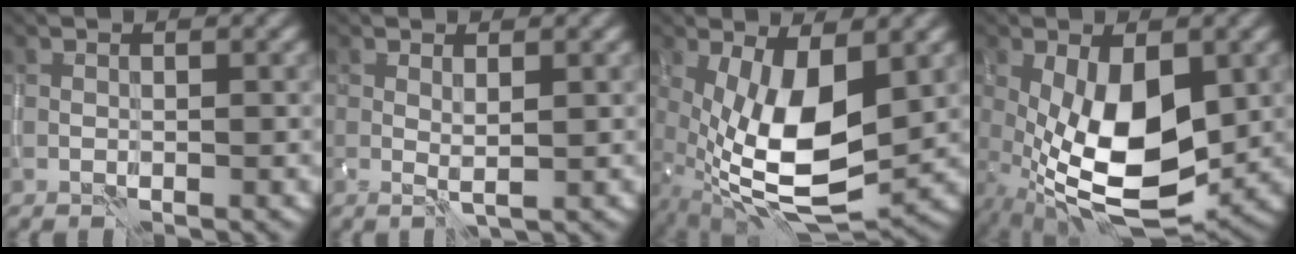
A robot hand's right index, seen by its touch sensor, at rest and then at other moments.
{"total": 1.1, "force": [0.4, 0.0, 1.0], "torque": [-0.021, -0.005, 0.008]}
{"total": 10.5, "force": [0.3, 4.3, 9.6], "torque": [-0.180, -0.017, 0.006]}
{"total": 10.1, "force": [-0.5, 4.5, 9.0], "torque": [-0.169, -0.018, -0.002]}